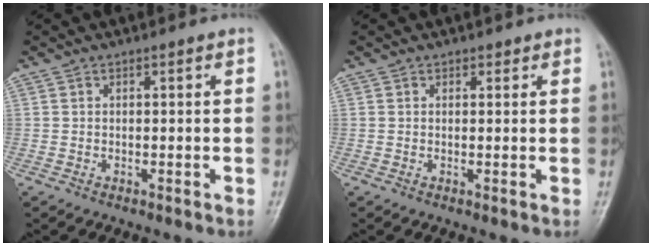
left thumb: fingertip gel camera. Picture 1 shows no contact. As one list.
[{"total": 1.0, "force": [0.7, 0.7, 0.2], "torque": [0.009, -0.003, 0.004]}]